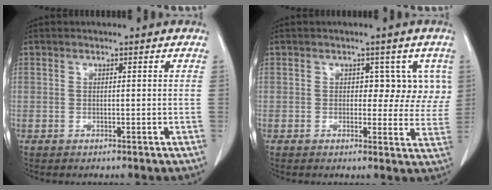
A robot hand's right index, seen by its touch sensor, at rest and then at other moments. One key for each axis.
{"total": 5.3, "fx": 1.8, "fy": 3.5, "fz": 3.5, "tx": -0.017, "ty": 0.011, "tz": 0.019}